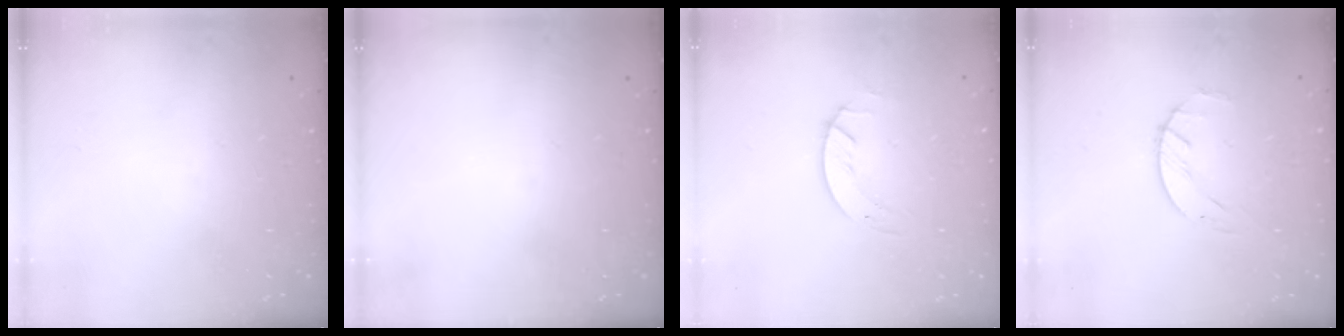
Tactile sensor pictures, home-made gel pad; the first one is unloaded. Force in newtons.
{"total": 0.0}
{"total": 2.0, "press": 2.0, "slide": 0.2}
{"total": 1.6, "press": 1.6, "slide": 0.3}